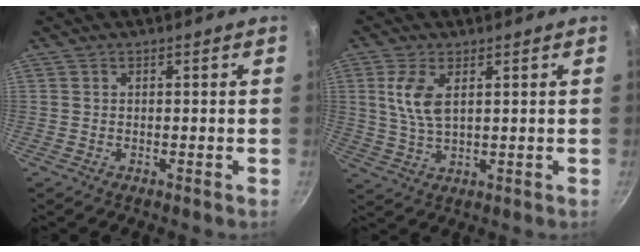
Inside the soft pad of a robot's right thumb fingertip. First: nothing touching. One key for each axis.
{"total": 6.6, "fx": 2.0, "fy": 3.1, "fz": 5.5, "tx": -0.112, "ty": -0.009, "tz": 0.045}